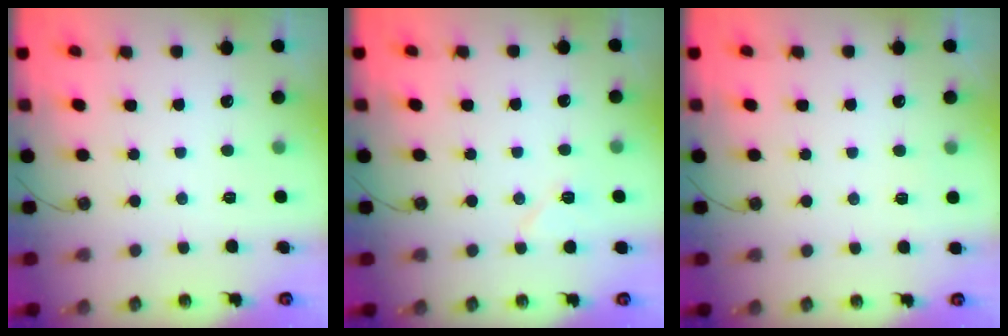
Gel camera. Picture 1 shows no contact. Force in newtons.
{"total": 6.3, "press": 6.0, "slide": 2.0}
{"total": 2.5, "press": 2.4, "slide": 0.8}